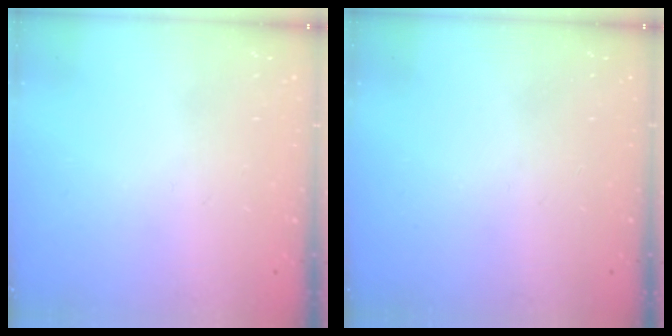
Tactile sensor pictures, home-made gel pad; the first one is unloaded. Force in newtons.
{"total": 0.0}